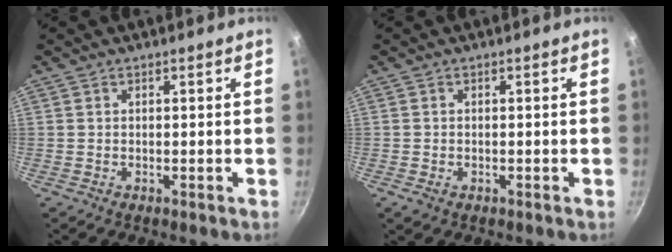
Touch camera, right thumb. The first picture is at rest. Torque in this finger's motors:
{"motor_torque": [0.15, 0.02, -0.31, 0.12, -0.02]}